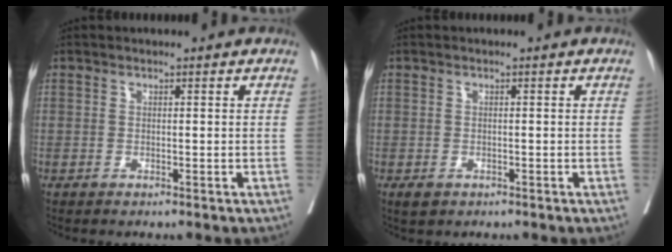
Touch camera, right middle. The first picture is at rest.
{"total": 1.9, "force": [-1.1, 1.1, 1.0], "torque": [-0.019, -0.003, -0.013]}